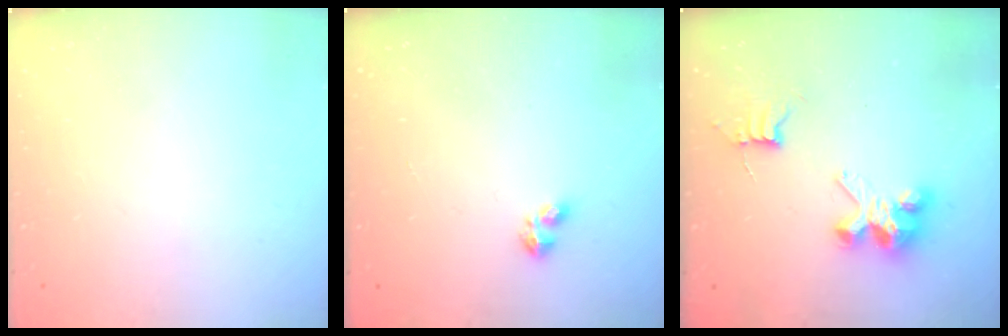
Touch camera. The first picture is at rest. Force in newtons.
{"total": 2.2, "press": 2.2, "slide": 0.4}
{"total": 8.7, "press": 8.7, "slide": 0.6}